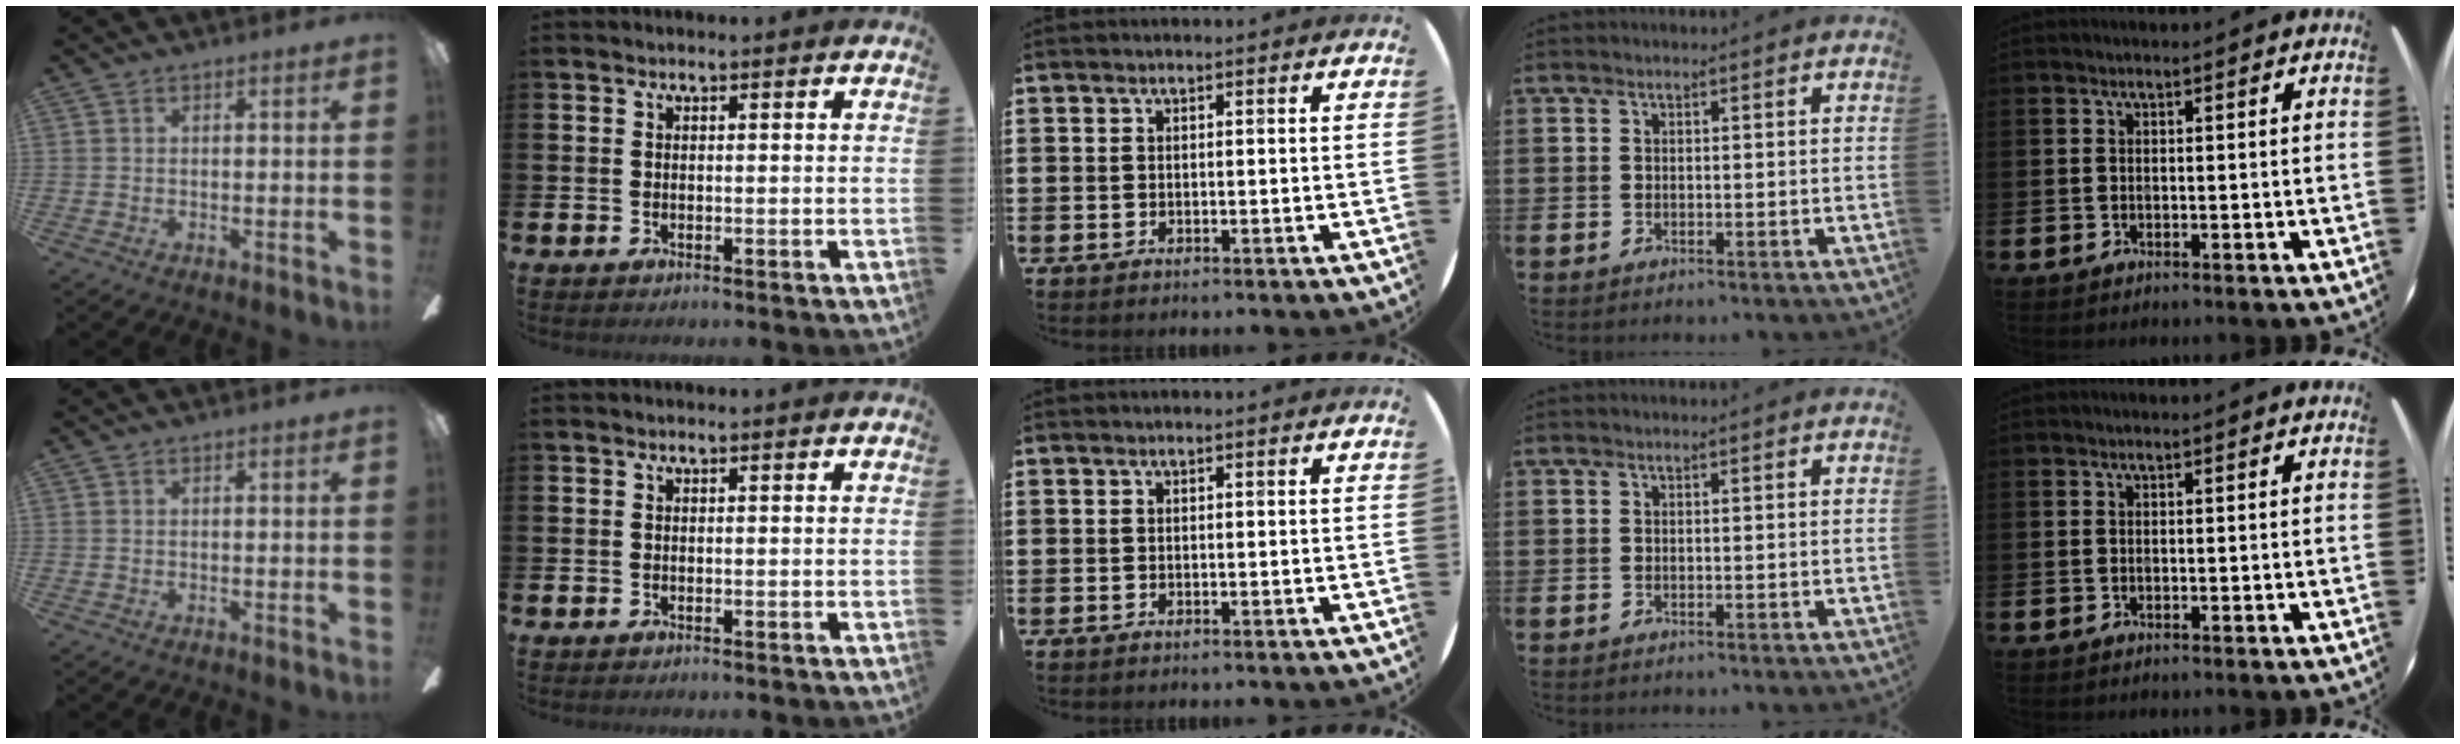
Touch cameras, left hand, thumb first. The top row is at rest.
{}